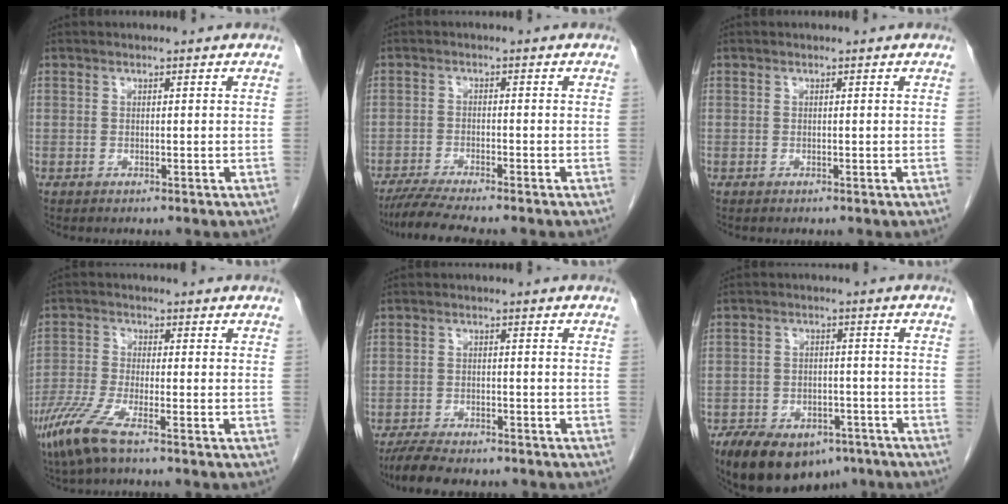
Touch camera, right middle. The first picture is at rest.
{"total": 6.4, "force": [-5.5, -0.5, 3.2], "torque": [-0.056, -0.021, -0.095]}
{"total": 0.0}
{"total": 6.8, "force": [-4.5, 0.6, 5.1], "torque": [-0.125, -0.020, -0.092]}
{"total": 7.9, "force": [-6.7, 1.9, 3.6], "torque": [-0.065, -0.016, -0.107]}
{"total": 14.4, "force": [-9.7, 7.6, 7.3], "torque": [-0.140, 0.001, -0.146]}